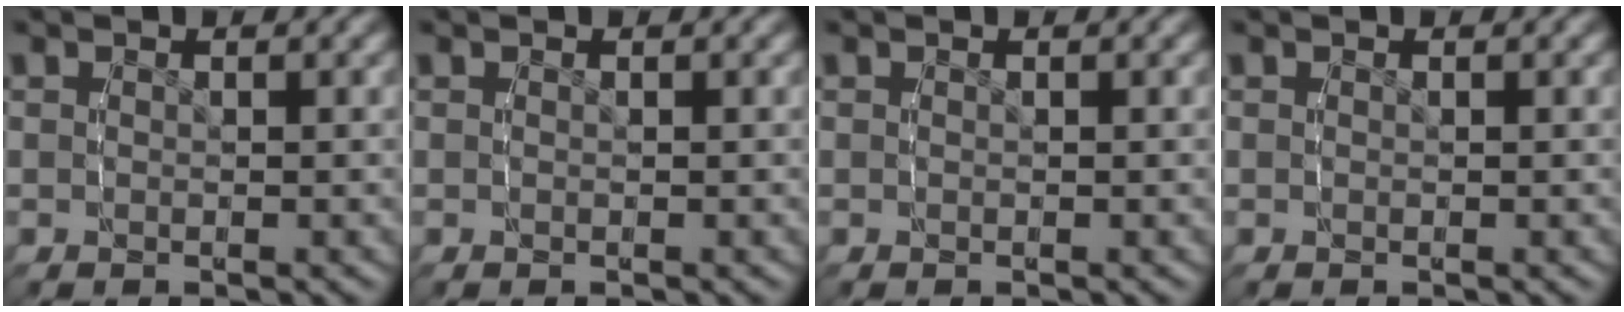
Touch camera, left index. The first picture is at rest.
{"total": 0.0}
{"total": 0.0}
{"total": 0.0}